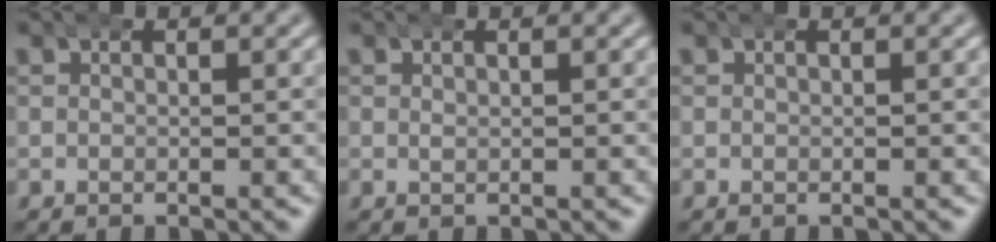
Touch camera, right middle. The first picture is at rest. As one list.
[{"total": 0.6, "force": [0.2, 0.2, 0.5], "torque": [-0.009, -0.001, 0.005]}, {"total": 0.0}]